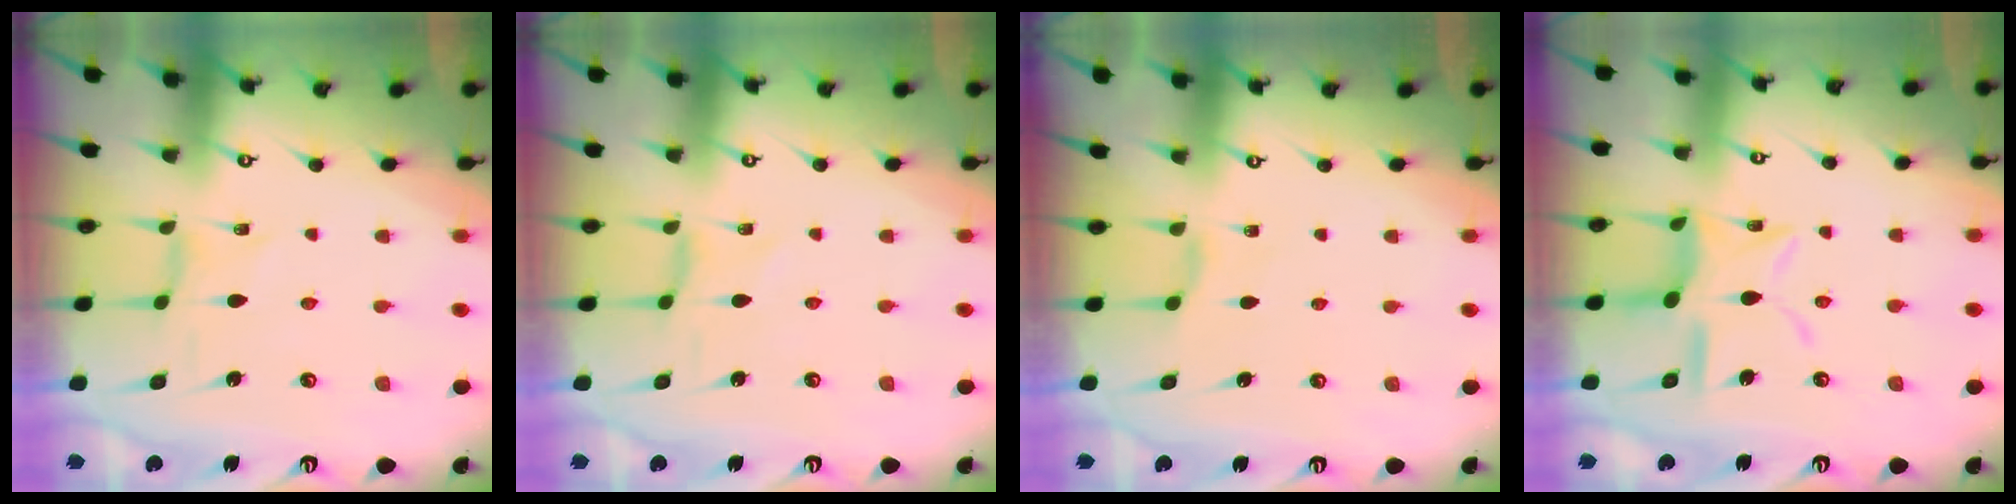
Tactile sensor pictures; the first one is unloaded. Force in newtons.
{"total": 0.0}
{"total": 1.9, "press": 1.9, "slide": 0.4}
{"total": 12.4, "press": 12.4, "slide": 1.1}